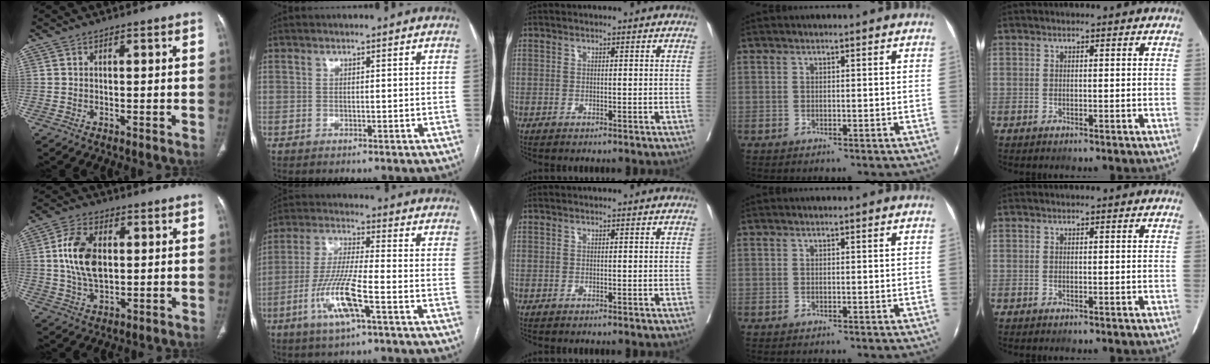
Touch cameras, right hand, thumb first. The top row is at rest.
{"thumb": {"total": 11.0, "force": [1.4, 6.5, 8.7], "torque": [-0.164, -0.001, 0.029]}, "index": {"total": 11.0, "force": [-4.3, 1.0, 10.0], "torque": [-0.207, -0.009, -0.084]}}